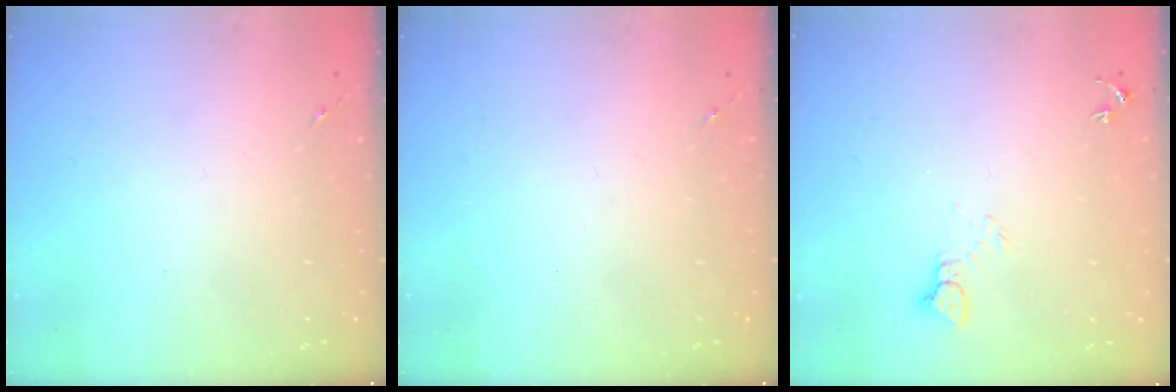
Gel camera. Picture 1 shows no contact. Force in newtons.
{"total": 0.0}
{"total": 4.2, "press": 4.1, "slide": 0.4}